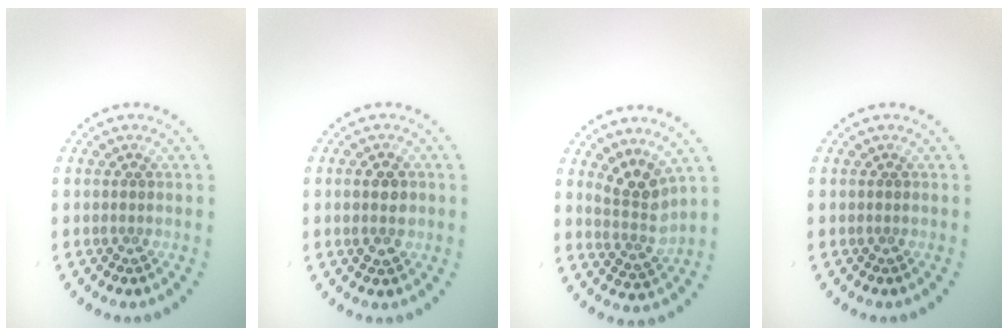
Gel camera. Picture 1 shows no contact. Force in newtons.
{"total": 2.9, "press": 2.9, "slide": 0.2}
{"total": 3.1, "press": 2.2, "slide": 2.2}
{"total": 0.0}